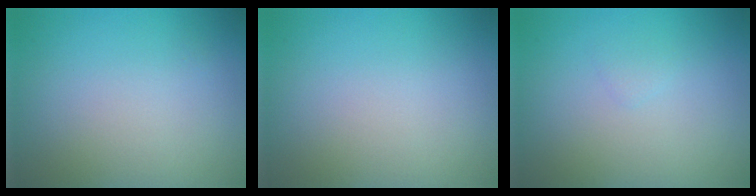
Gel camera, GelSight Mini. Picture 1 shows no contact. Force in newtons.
{"total": 0.0}
{"total": 0.6, "press": 0.6, "slide": 0.1}